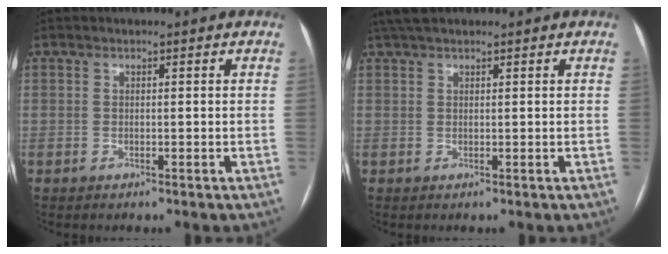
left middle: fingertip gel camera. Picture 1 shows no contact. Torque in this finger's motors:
{"motor_torque": [0.36, -0.40, 0.00, 0.00]}